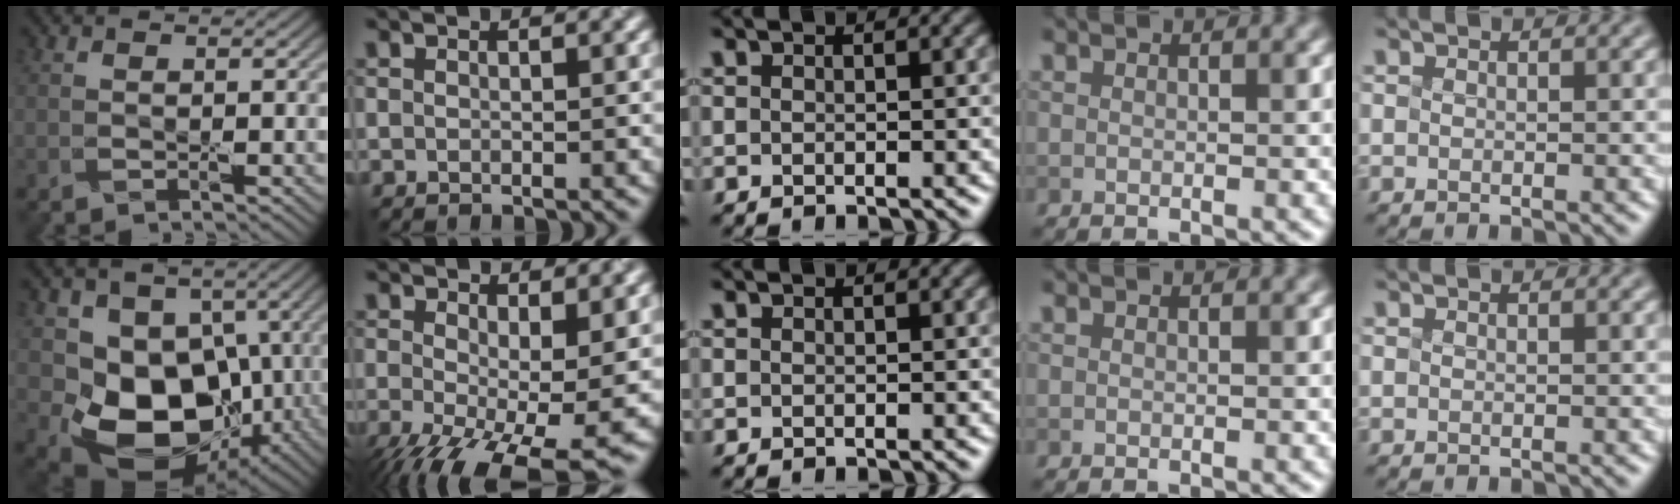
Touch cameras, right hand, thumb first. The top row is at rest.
{"thumb": {"total": 13.5, "force": [-2.1, 10.2, 8.6], "torque": [-0.147, -0.038, -0.035]}, "index": {"total": 11.6, "force": [-3.8, 4.7, 9.9], "torque": [-0.179, -0.037, -0.055]}}